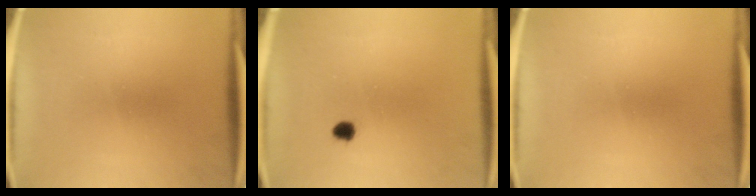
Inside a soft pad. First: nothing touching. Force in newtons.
{"total": 1.7}
{"total": 0.0}